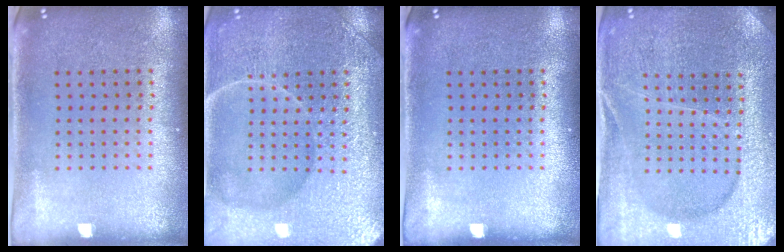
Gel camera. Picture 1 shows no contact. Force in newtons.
{"total": 4.7, "press": 4.7, "slide": 0.6}
{"total": 0.0}
{"total": 4.2, "press": 4.0, "slide": 1.2}